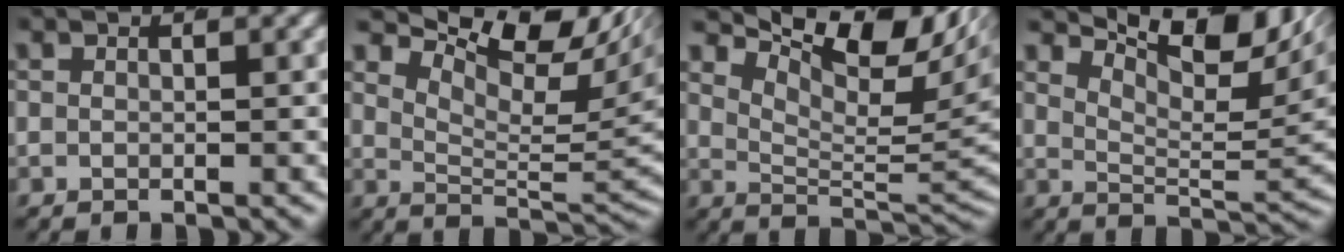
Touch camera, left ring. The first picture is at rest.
{"total": 10.5, "force": [5.4, 4.0, 8.0], "torque": [-0.091, 0.008, 0.083]}
{"total": 10.9, "force": [5.6, 4.1, 8.4], "torque": [-0.099, 0.003, 0.086]}
{"total": 9.7, "force": [5.4, 3.2, 7.4], "torque": [-0.084, 0.003, 0.085]}